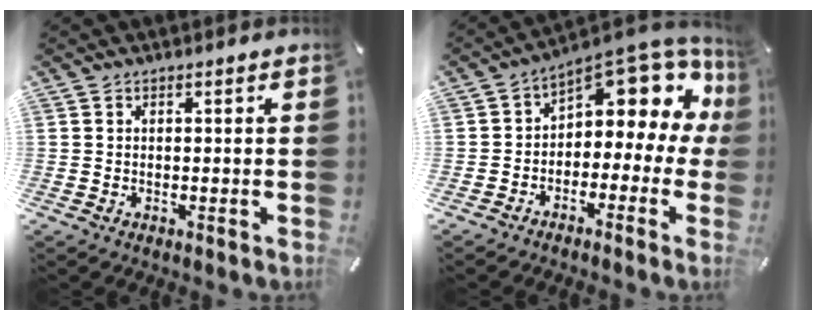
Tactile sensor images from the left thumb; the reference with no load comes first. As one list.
[{"total": 9.9, "force": [6.2, 5.1, 5.8], "torque": [-0.085, -0.059, 0.104]}]